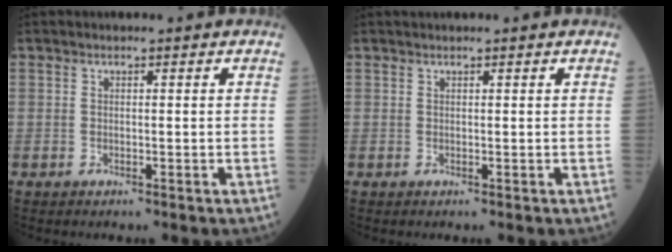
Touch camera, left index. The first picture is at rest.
{"total": 1.1, "force": [1.0, 0.0, 0.4], "torque": [-0.006, 0.021, 0.019]}